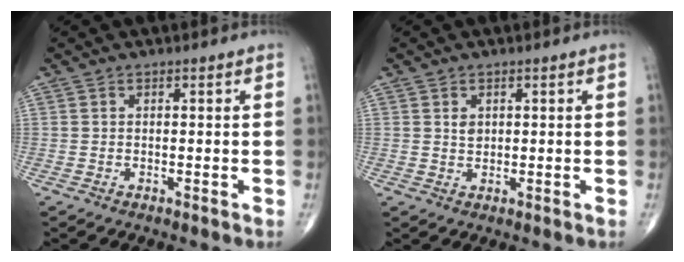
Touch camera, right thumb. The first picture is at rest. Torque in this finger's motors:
{"motor_torque": [0.26, 0.09, 0.02, -0.25, -0.03]}